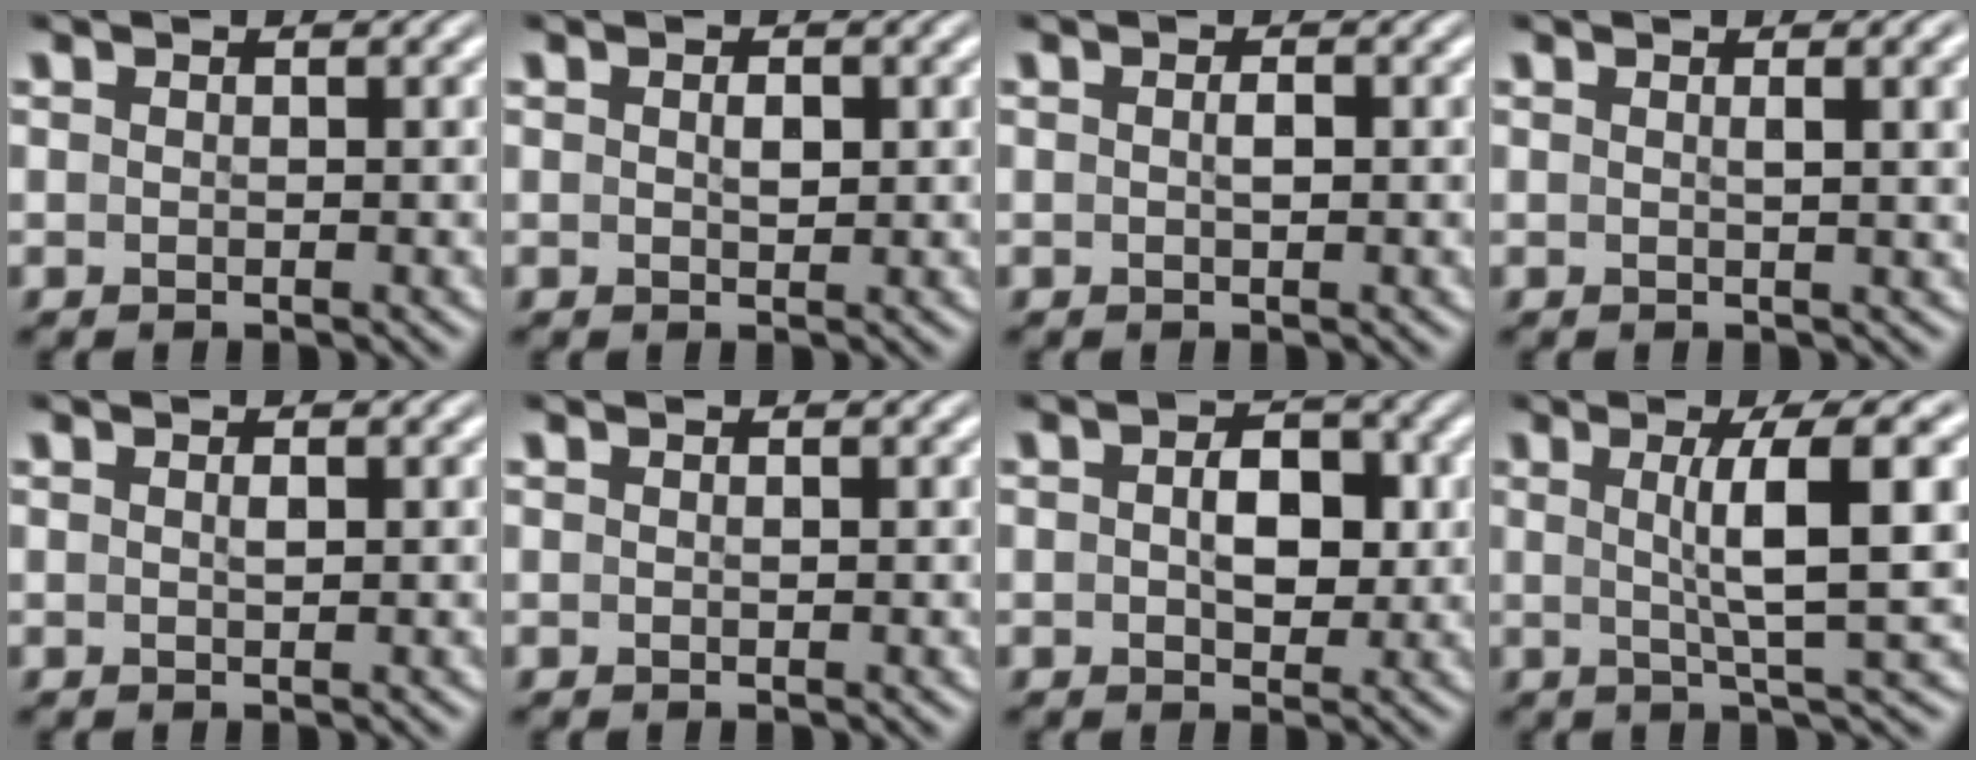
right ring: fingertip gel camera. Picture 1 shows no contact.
{"total": 0.9, "force": [0.1, 0.3, 0.8], "torque": [-0.017, -0.009, 0.007]}
{"total": 0.7, "force": [-0.2, 0.0, 0.7], "torque": [-0.014, -0.003, -0.001]}
{"total": 1.6, "force": [0.5, -0.5, 1.5], "torque": [-0.019, -0.002, 0.009]}
{"total": 0.5, "force": [0.0, -0.2, 0.5], "torque": [-0.012, -0.005, 0.005]}
{"total": 0.0}
{"total": 3.5, "force": [0.0, 2.1, 2.8], "torque": [-0.039, -0.006, 0.005]}
{"total": 6.0, "force": [1.1, 0.0, 5.9], "torque": [-0.084, 0.002, 0.020]}